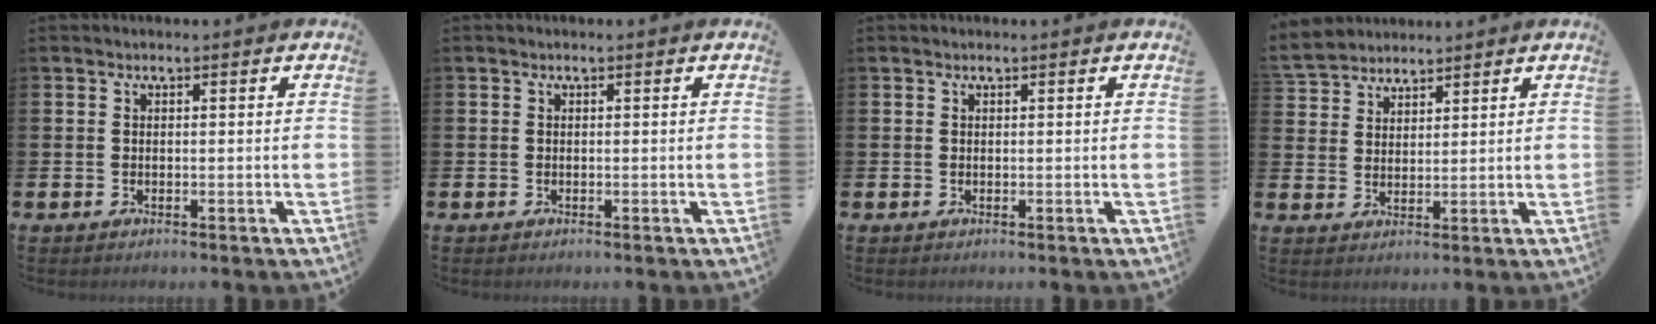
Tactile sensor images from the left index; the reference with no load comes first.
{"total": 0.0}
{"total": 0.0}
{"total": 4.1, "force": [3.9, 1.2, -0.4], "torque": [-0.012, -0.012, 0.074]}